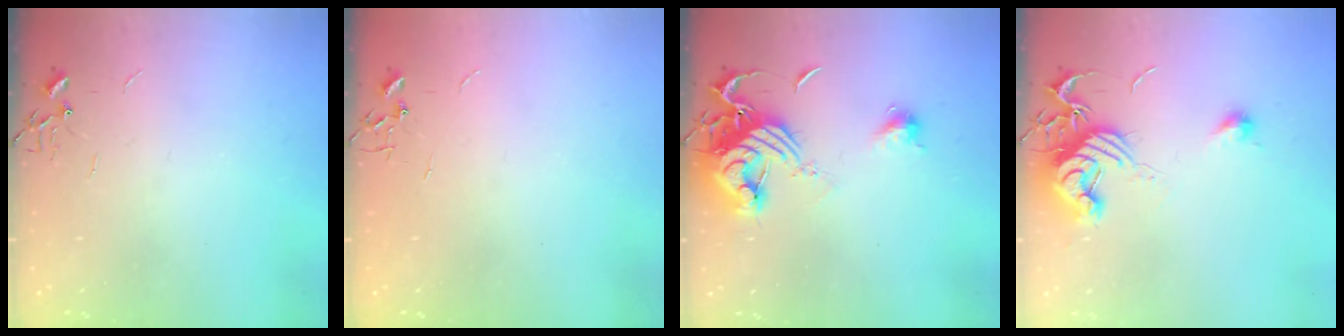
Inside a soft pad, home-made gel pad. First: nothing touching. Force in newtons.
{"total": 0.0}
{"total": 14.9, "press": 14.9, "slide": 1.1}
{"total": 13.6, "press": 13.6, "slide": 0.8}